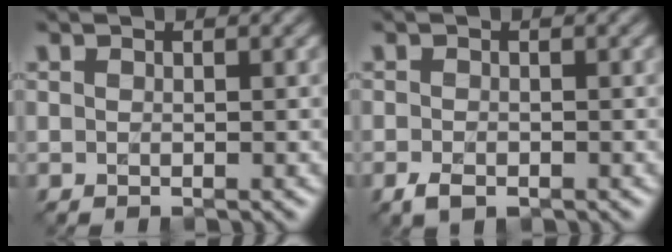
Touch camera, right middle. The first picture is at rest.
{"total": 2.1, "force": [-1.4, 1.0, 1.3], "torque": [-0.028, -0.009, -0.024]}